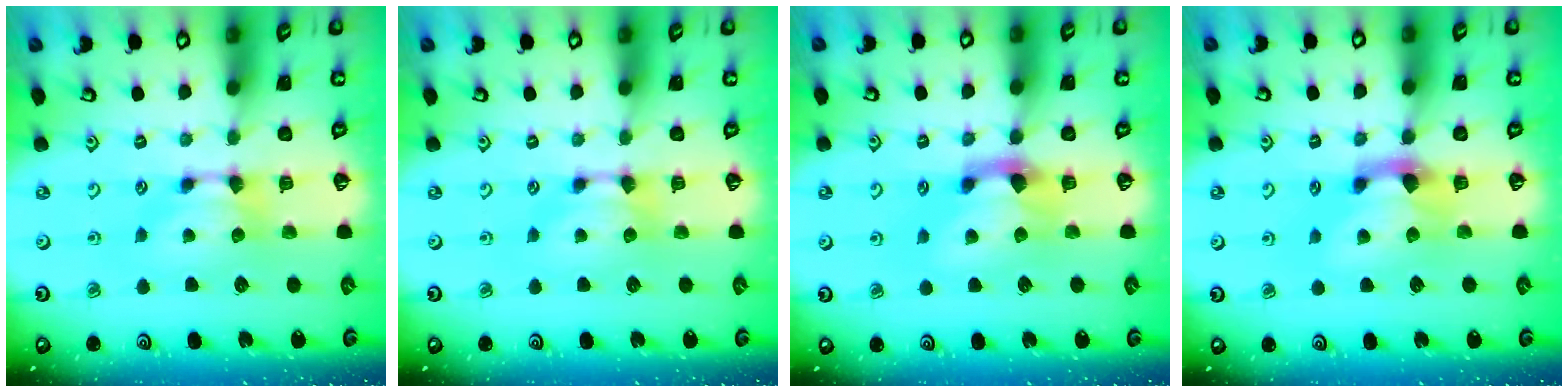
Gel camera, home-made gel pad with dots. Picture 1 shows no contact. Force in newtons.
{"total": 0.0}
{"total": 2.6, "press": 2.0, "slide": 1.7}
{"total": 2.6, "press": 2.0, "slide": 1.7}